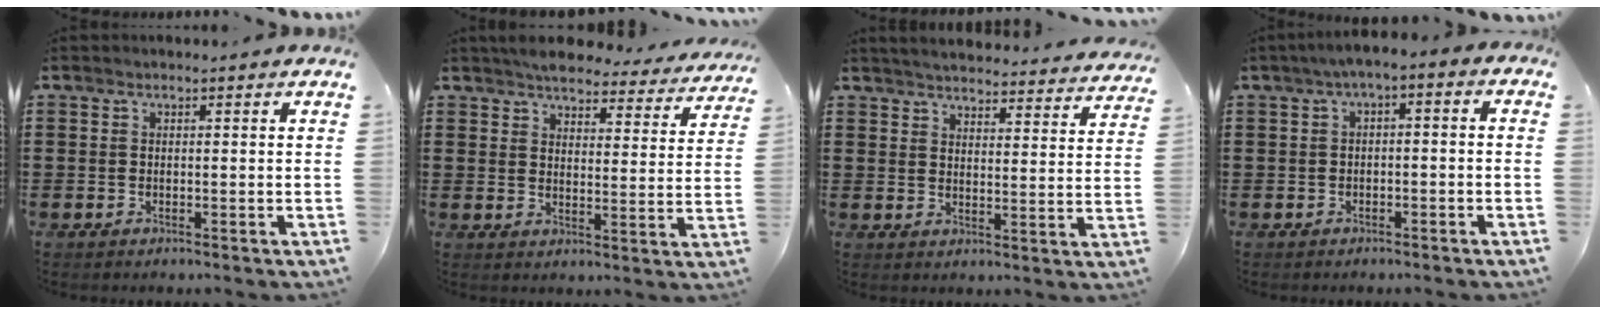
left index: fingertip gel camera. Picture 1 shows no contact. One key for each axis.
{"total": 4.8, "fx": 4.6, "fy": 0.6, "fz": 1.2, "tx": -0.044, "ty": -0.024, "tz": 0.080}
{"total": 3.9, "fx": 3.9, "fy": -0.2, "fz": 0.4, "tx": -0.027, "ty": -0.029, "tz": 0.065}
{"total": 2.9, "fx": -2.4, "fy": 0.6, "fz": 1.4, "tx": -0.033, "ty": 0.002, "tz": -0.056}